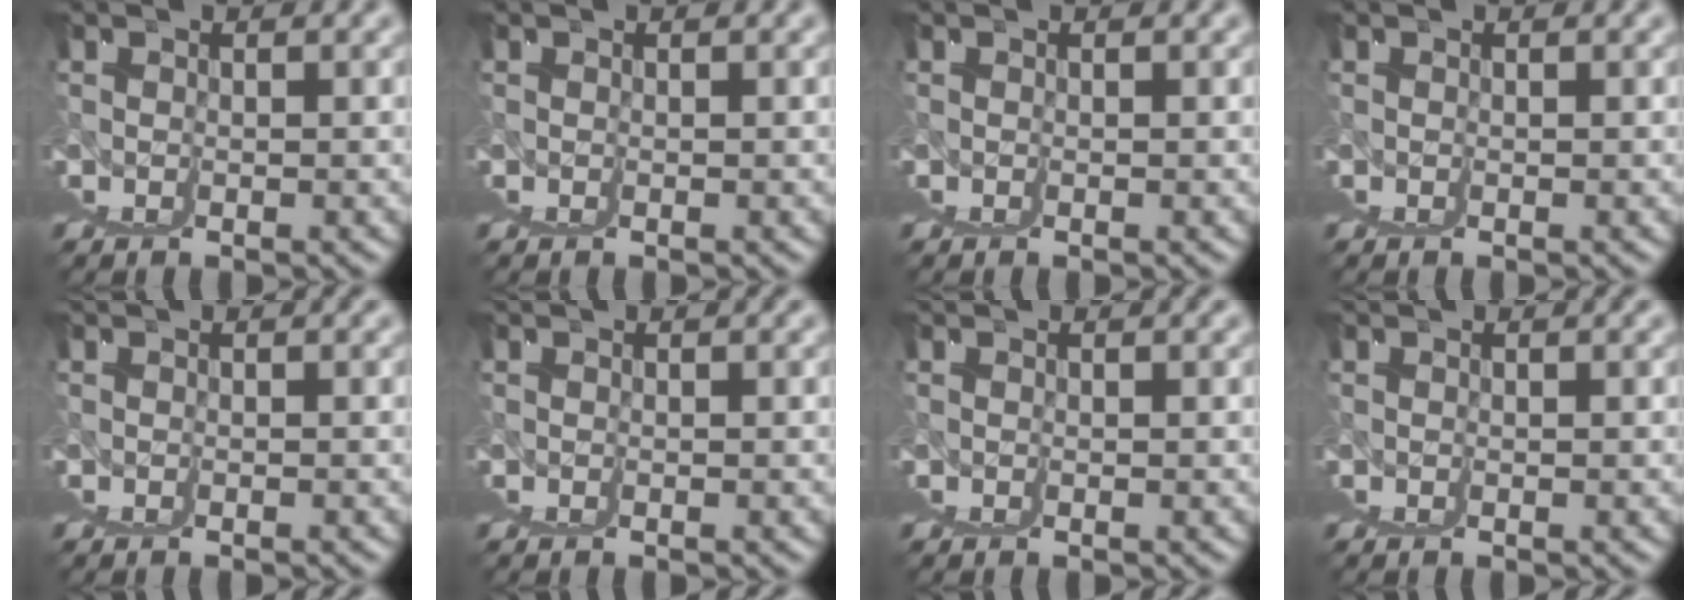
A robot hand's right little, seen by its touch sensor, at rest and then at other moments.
{"total": 0.0}
{"total": 0.0}
{"total": 0.0}
{"total": 0.7, "force": [-0.4, -0.4, -0.4], "torque": [0.005, 0.004, -0.009]}
{"total": 0.0}
{"total": 0.0}
{"total": 0.0}